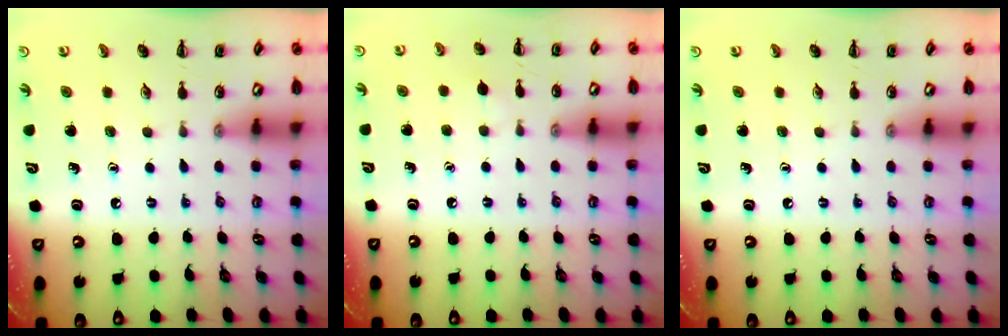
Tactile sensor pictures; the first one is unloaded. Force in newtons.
{"total": 3.0, "press": 2.7, "slide": 1.2}
{"total": 0.0}